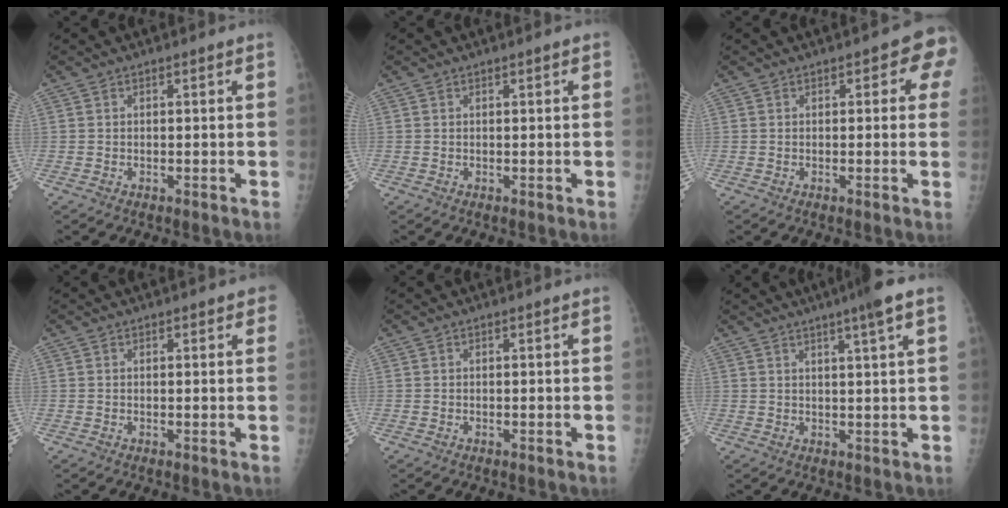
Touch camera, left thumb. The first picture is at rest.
{"total": 0.7, "force": [0.3, 0.1, 0.6], "torque": [-0.010, 0.001, 0.004]}
{"total": 5.1, "force": [1.8, 2.4, 4.2], "torque": [-0.017, 0.002, 0.009]}
{"total": 2.9, "force": [1.7, 1.1, 2.1], "torque": [-0.011, 0.001, 0.017]}
{"total": 0.0}
{"total": 6.6, "force": [3.8, -0.5, 5.3], "torque": [-0.080, -0.001, 0.057]}